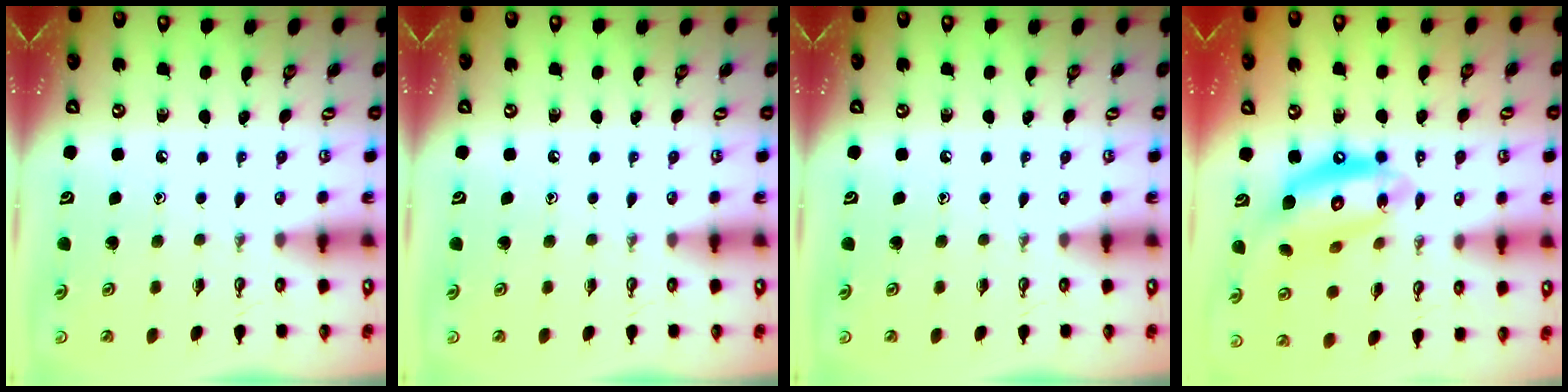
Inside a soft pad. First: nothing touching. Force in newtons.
{"total": 0.0}
{"total": 0.0}
{"total": 15.9, "press": 15.8, "slide": 1.3}